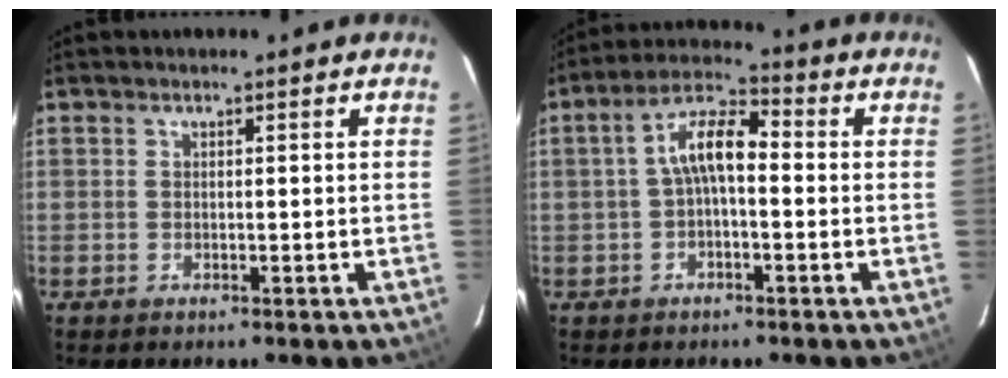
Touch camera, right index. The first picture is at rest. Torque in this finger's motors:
{"motor_torque": [0.31, -0.08, 0.48, 0.13]}